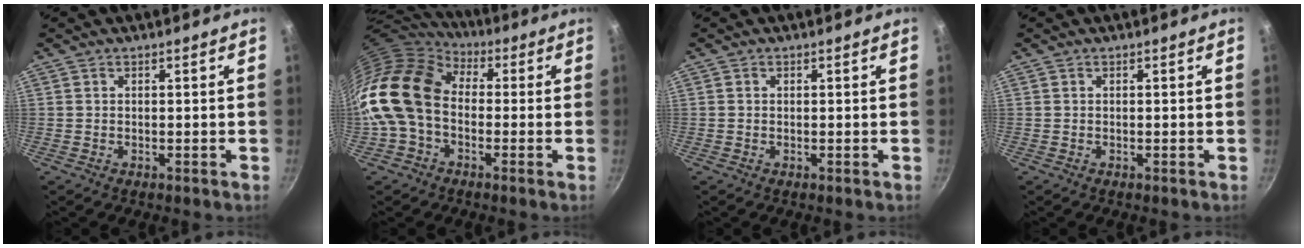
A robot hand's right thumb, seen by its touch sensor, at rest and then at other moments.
{"total": 17.4, "force": [-0.3, 12.4, 12.1], "torque": [-0.219, 0.036, -0.023]}
{"total": 0.0}
{"total": 0.0}